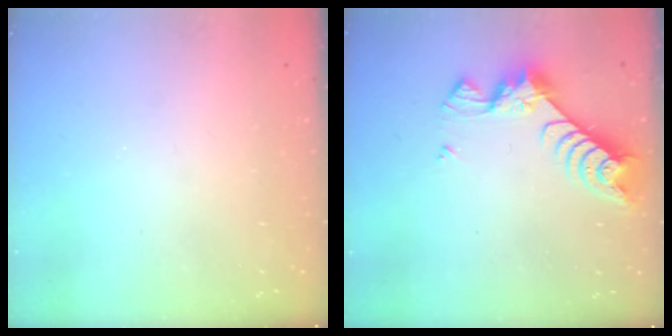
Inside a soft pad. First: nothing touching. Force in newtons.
{"total": 7.1, "press": 7.1, "slide": 0.7}